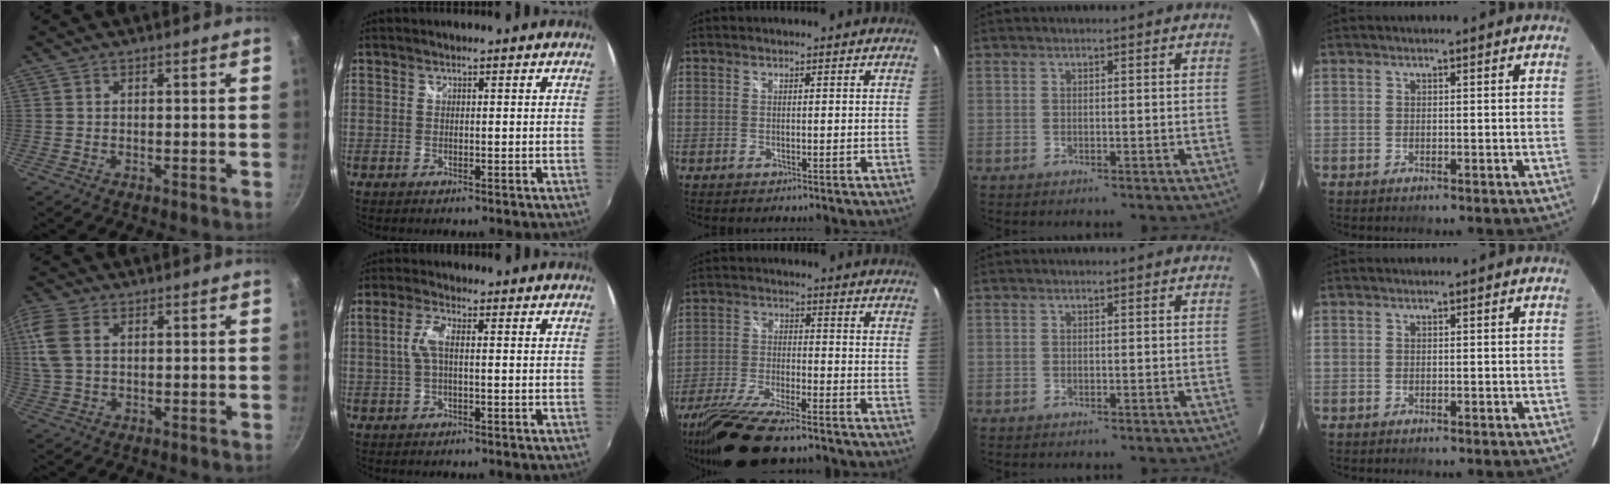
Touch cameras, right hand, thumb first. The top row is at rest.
{"thumb": {"total": 7.7, "force": [1.9, 4.6, 5.8], "torque": [-0.137, 0.011, 0.039]}, "index": {"total": 4.0, "force": [0.0, 1.2, 3.8], "torque": [-0.079, 0.006, 0.004]}, "middle": {"total": 15.3, "force": [-12.2, 2.9, 8.7], "torque": [-0.189, -0.040, -0.222]}}